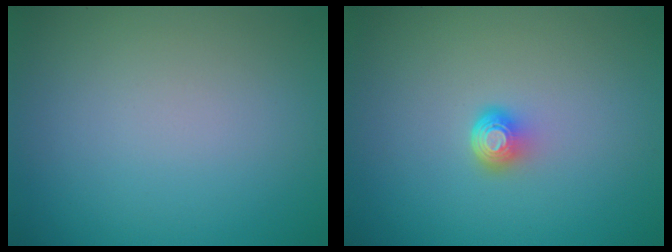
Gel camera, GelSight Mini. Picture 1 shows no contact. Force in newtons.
{"total": 1.9, "press": 1.3, "slide": 1.4}